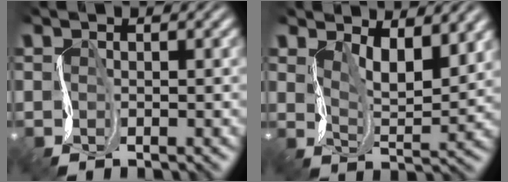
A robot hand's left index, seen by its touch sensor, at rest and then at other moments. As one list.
[{"total": 5.5, "force": [2.6, 2.4, 4.3], "torque": [-0.072, -0.011, 0.039]}]